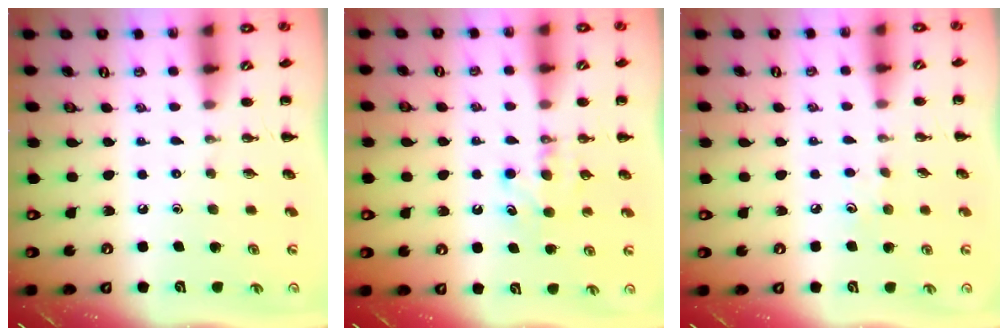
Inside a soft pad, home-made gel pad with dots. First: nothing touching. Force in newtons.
{"total": 5.9, "press": 5.7, "slide": 1.5}
{"total": 5.2, "press": 5.0, "slide": 1.5}